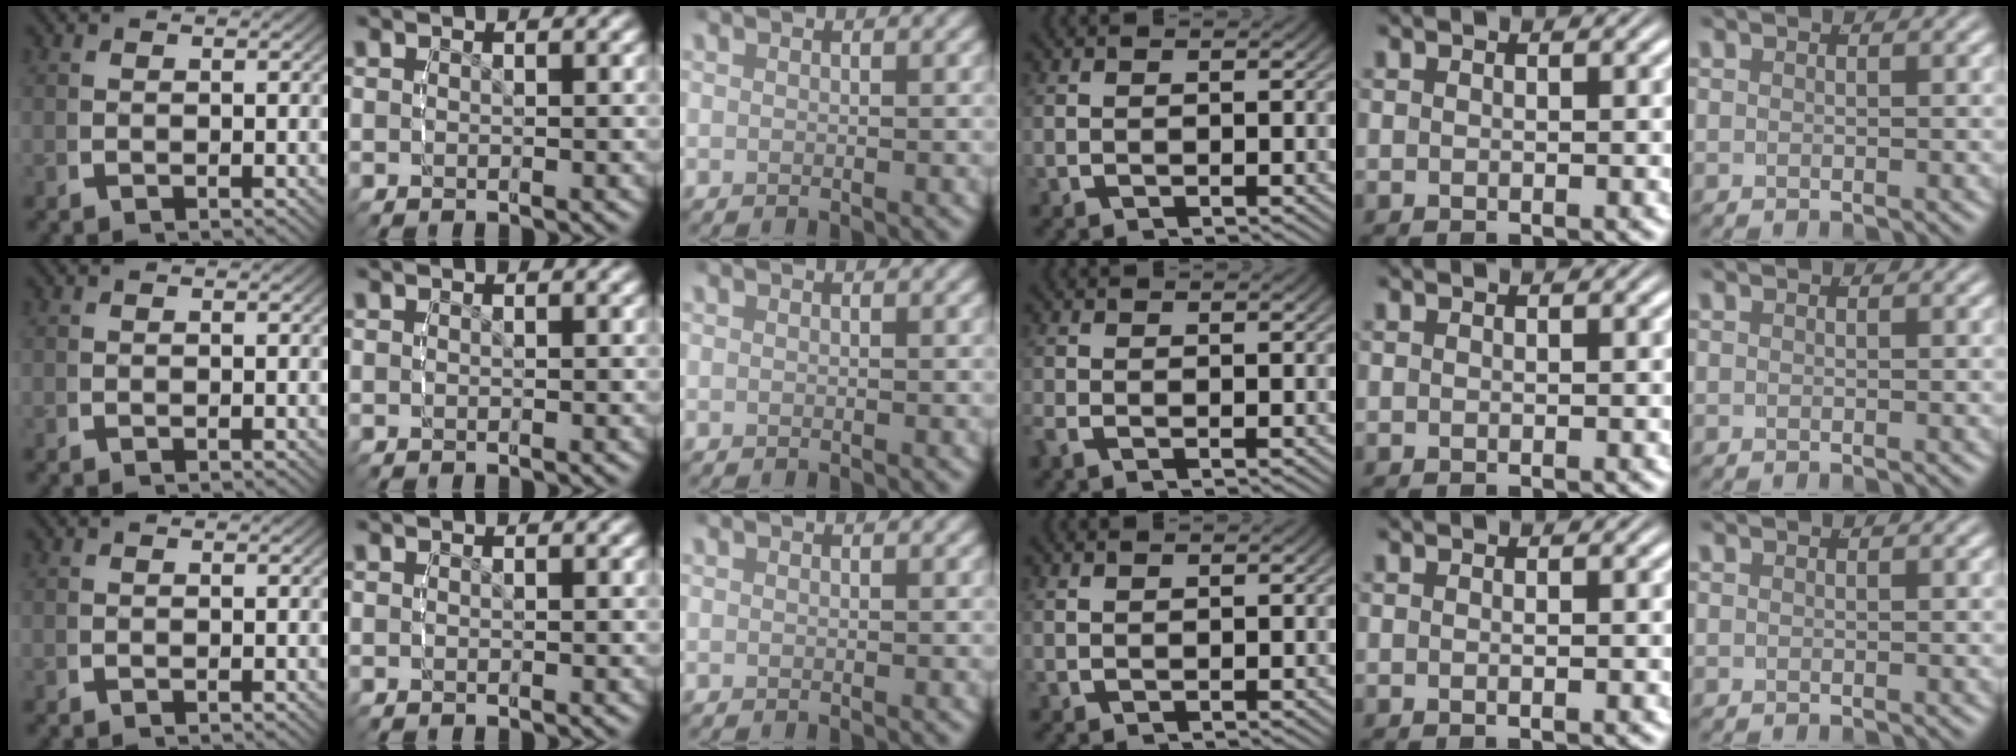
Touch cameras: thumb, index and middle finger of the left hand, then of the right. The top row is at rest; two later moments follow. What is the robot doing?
{"motion": "lift_and_place", "object": "bottle cap"}